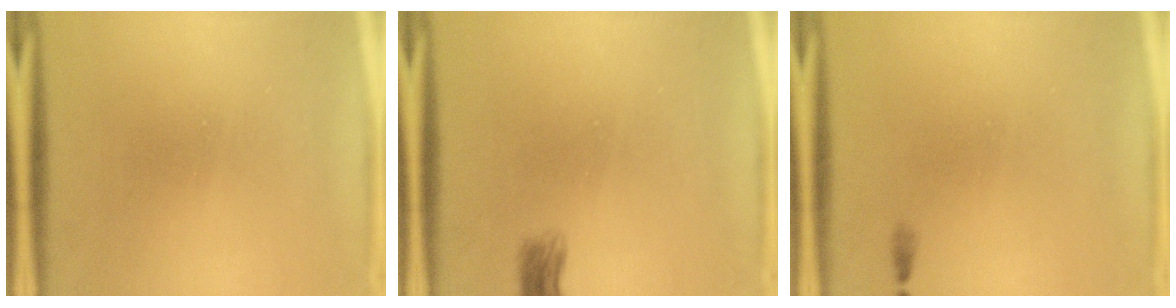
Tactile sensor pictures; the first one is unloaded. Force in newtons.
{"total": 1.6}
{"total": 0.5}